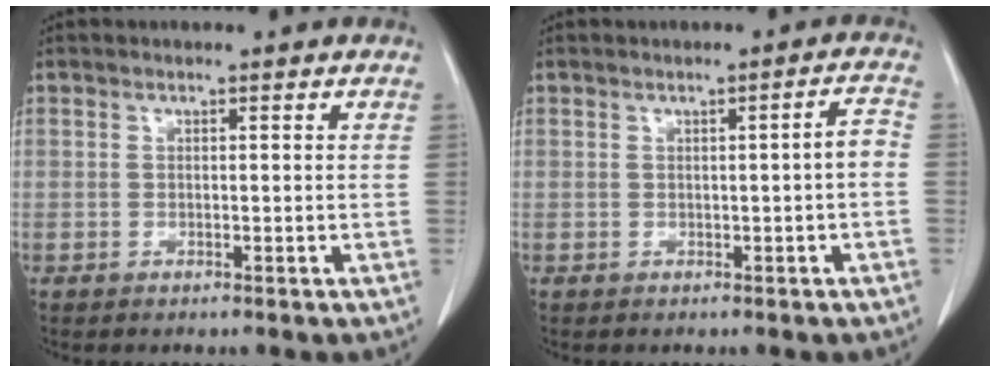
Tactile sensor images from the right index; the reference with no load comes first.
{"total": 2.2, "force": [-0.4, 0.1, 2.2], "torque": [-0.028, 0.003, -0.006]}